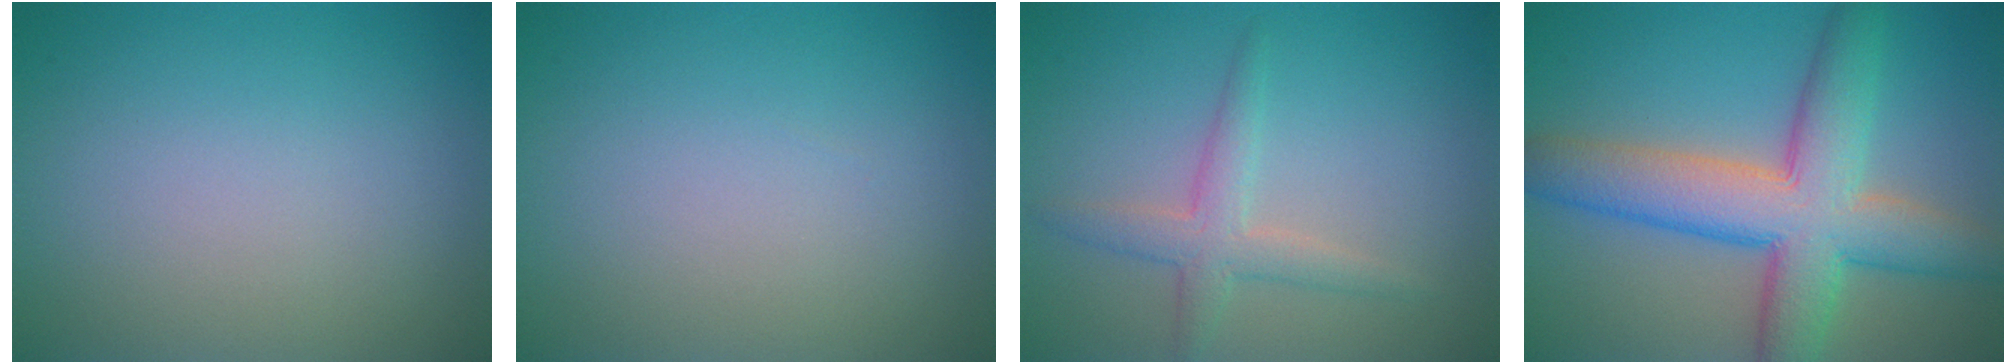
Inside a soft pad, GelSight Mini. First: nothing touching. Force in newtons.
{"total": 0.0}
{"total": 2.6, "press": 2.6, "slide": 0.1}
{"total": 9.2, "press": 9.2, "slide": 0.3}